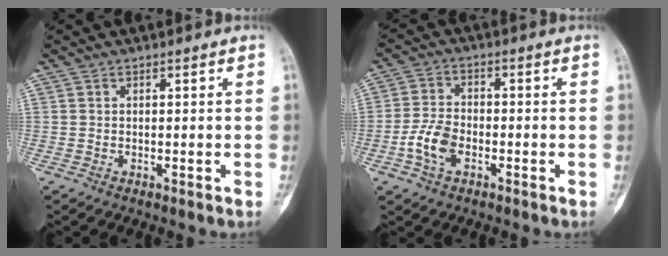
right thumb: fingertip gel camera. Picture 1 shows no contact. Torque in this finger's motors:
{"motor_torque": [1.02, 0.58, 0.44, -0.62, 0.01]}